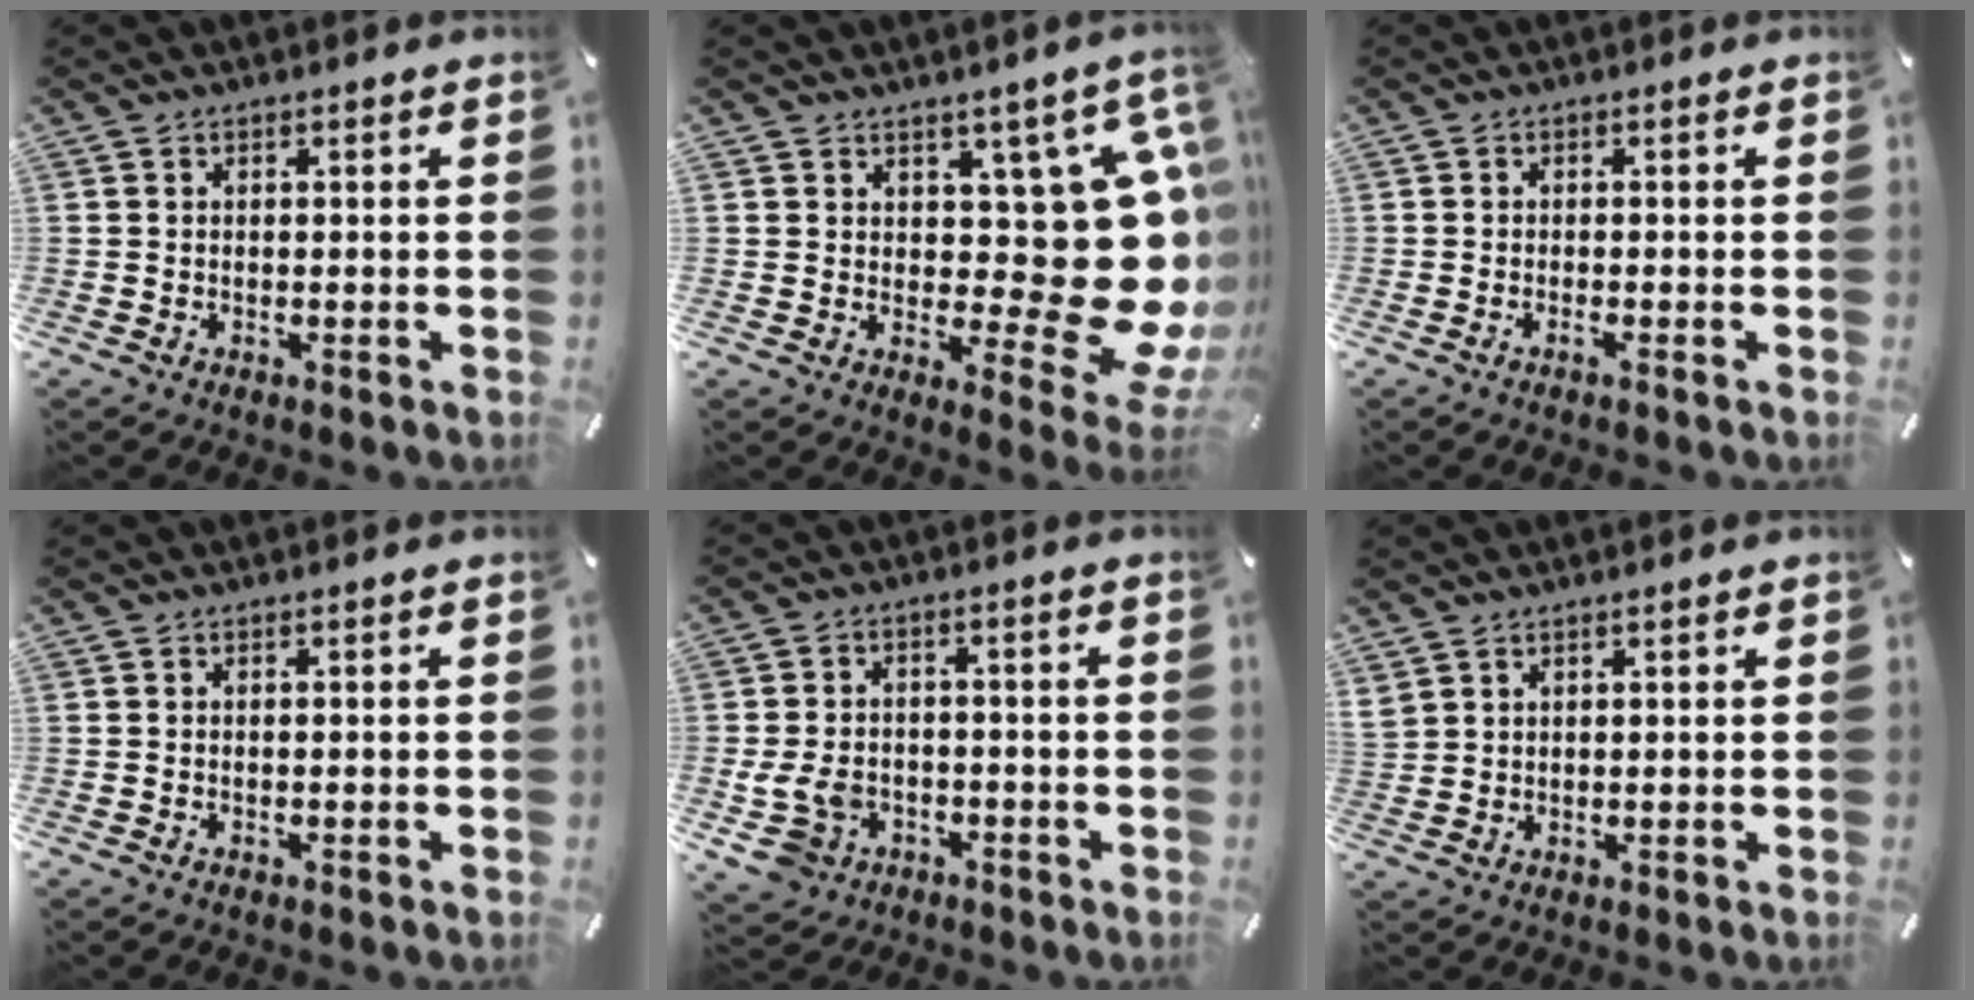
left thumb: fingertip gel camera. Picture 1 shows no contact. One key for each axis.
{"total": 21.2, "fx": 1.3, "fy": 11.9, "fz": 17.5, "tx": -0.229, "ty": -0.040, "tz": 0.029}
{"total": 1.0, "fx": -0.6, "fy": 0.1, "fz": 0.8, "tx": -0.015, "ty": -0.003, "tz": -0.010}
{"total": 0.0}
{"total": 8.7, "fx": -3.0, "fy": 6.9, "fz": 4.5, "tx": -0.120, "ty": 0.011, "tz": -0.057}
{"total": 2.2, "fx": 1.9, "fy": 1.1, "fz": 0.4, "tx": -0.011, "ty": -0.005, "tz": 0.038}